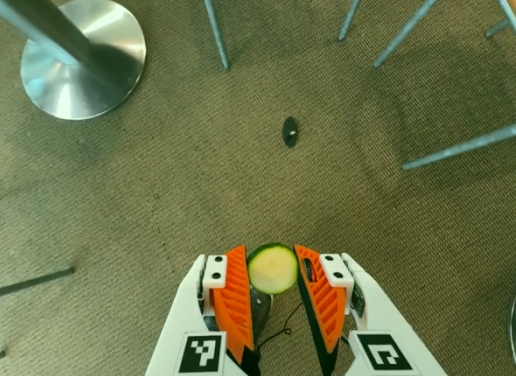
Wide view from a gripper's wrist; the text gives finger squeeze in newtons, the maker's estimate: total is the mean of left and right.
{"total": 6.5, "left": 5.9, "right": 7.1}